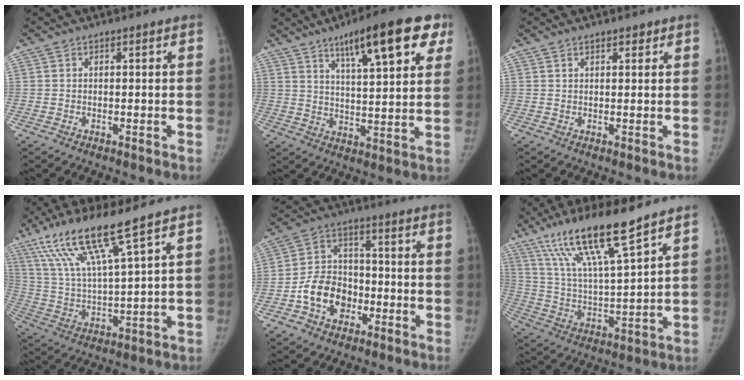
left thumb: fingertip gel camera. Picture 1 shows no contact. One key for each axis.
{"total": 17.5, "fx": 9.4, "fy": 4.8, "fz": 14.0, "tx": -0.172, "ty": -0.022, "tz": 0.137}
{"total": 1.7, "fx": 1.3, "fy": 0.8, "fz": 0.8, "tx": -0.007, "ty": -0.006, "tz": 0.016}
{"total": 15.2, "fx": 9.7, "fy": 1.0, "fz": 11.6, "tx": -0.233, "ty": -0.037, "tz": 0.193}
{"total": 10.5, "fx": -3.8, "fy": 8.1, "fz": 5.5, "tx": -0.069, "ty": 0.033, "tz": -0.069}
{"total": 16.9, "fx": 11.7, "fy": 1.7, "fz": 12.1, "tx": -0.214, "ty": -0.054, "tz": 0.223}